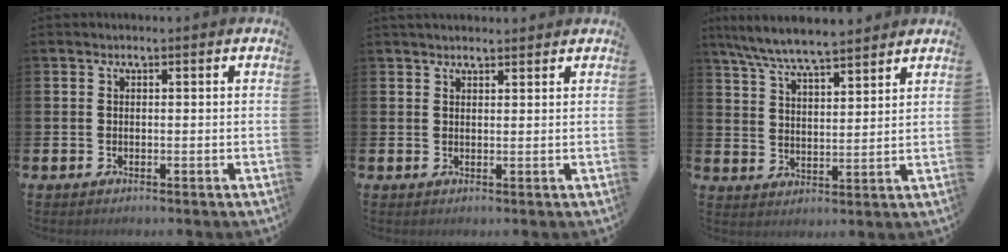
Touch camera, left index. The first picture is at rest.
{"total": 1.9, "force": [1.8, 0.4, 0.3], "torque": [0.001, -0.006, 0.031]}
{"total": 7.3, "force": [7.0, 0.5, 2.1], "torque": [-0.072, -0.031, 0.128]}